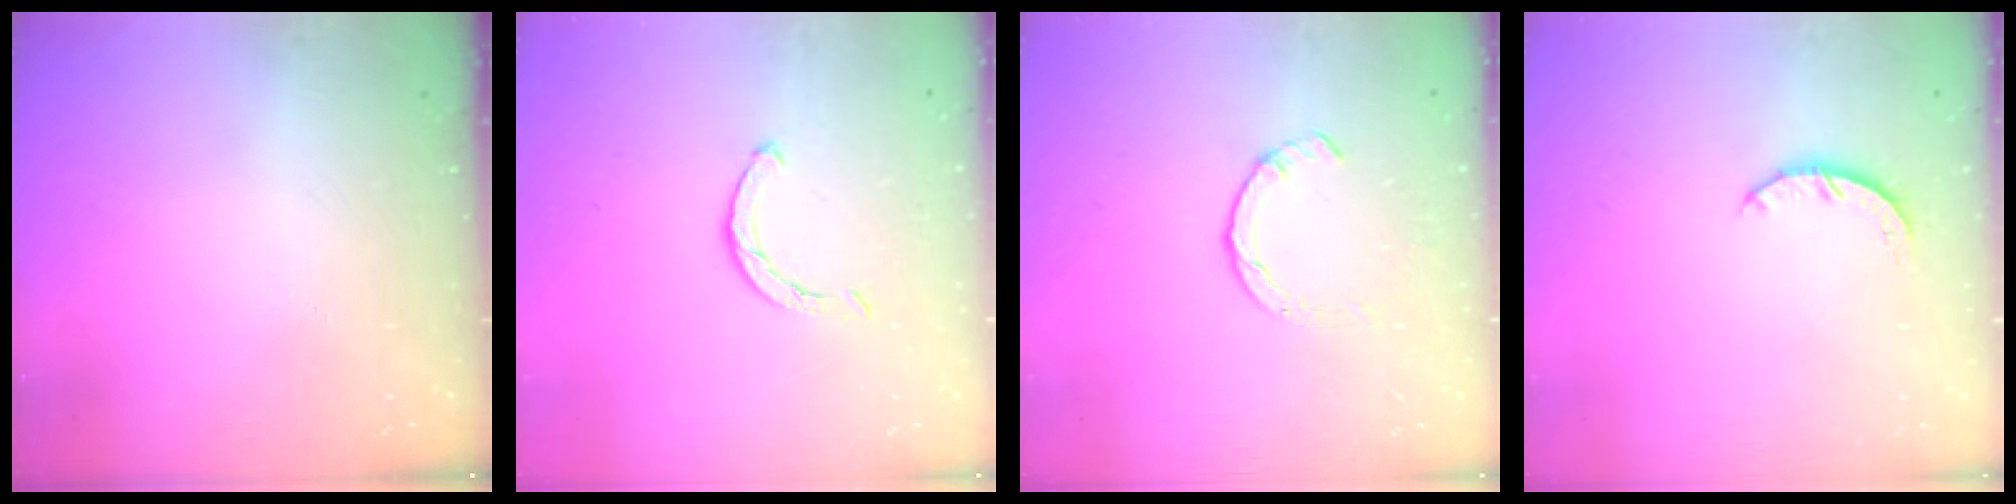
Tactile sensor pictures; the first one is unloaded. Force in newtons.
{"total": 2.1, "press": 2.1, "slide": 0.3}
{"total": 1.4, "press": 1.3, "slide": 0.3}
{"total": 3.0, "press": 3.0, "slide": 0.4}